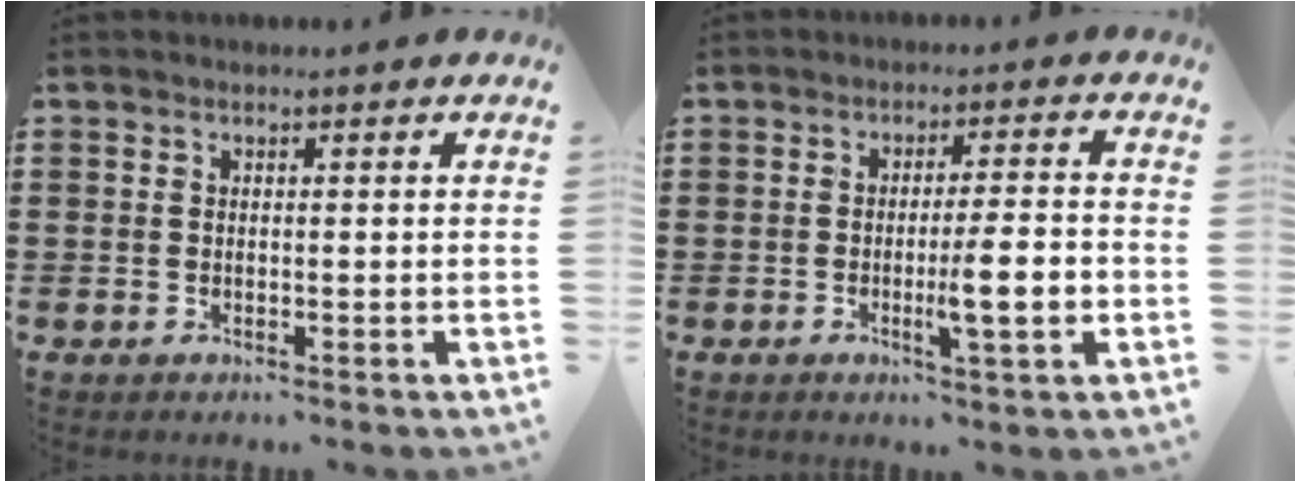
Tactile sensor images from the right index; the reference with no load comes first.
{"total": 7.3, "force": [-1.9, 0.7, 7.0], "torque": [-0.103, -0.011, -0.032]}